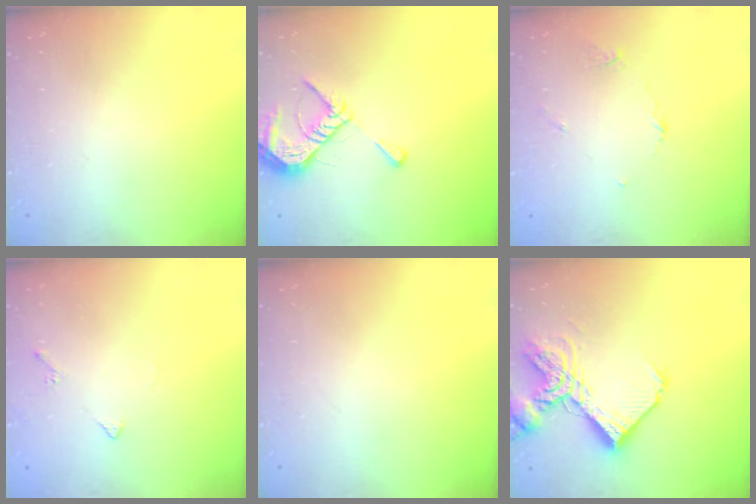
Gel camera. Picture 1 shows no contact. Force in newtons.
{"total": 8.5, "press": 8.5, "slide": 1.0}
{"total": 2.9, "press": 2.9, "slide": 0.3}
{"total": 3.3, "press": 3.2, "slide": 0.7}
{"total": 0.0}
{"total": 15.4, "press": 15.3, "slide": 2.1}